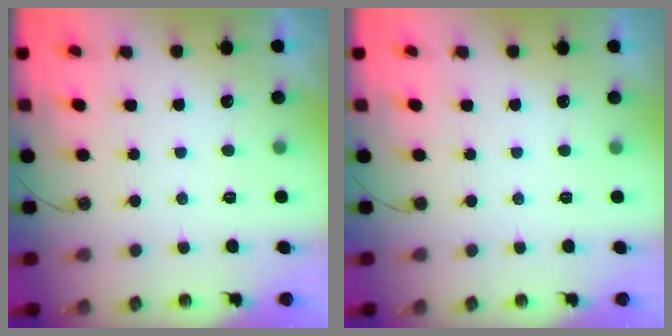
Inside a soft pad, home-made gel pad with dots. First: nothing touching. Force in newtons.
{"total": 0.0}